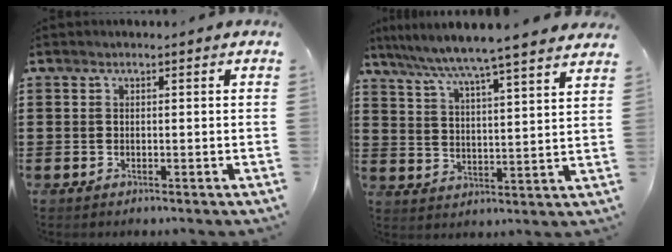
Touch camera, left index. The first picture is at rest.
{"total": 6.1, "force": [5.5, -1.2, 2.3], "torque": [-0.068, -0.040, 0.089]}